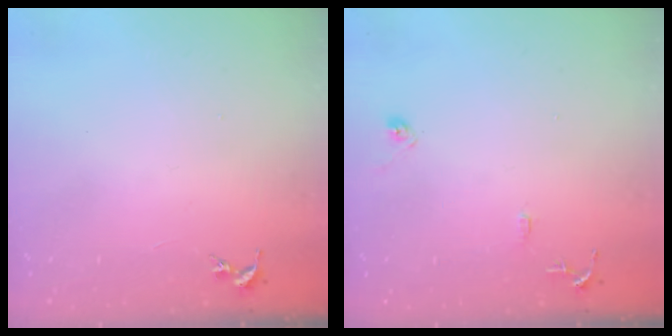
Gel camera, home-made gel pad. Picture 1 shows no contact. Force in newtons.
{"total": 9.1, "press": 9.1, "slide": 0.8}